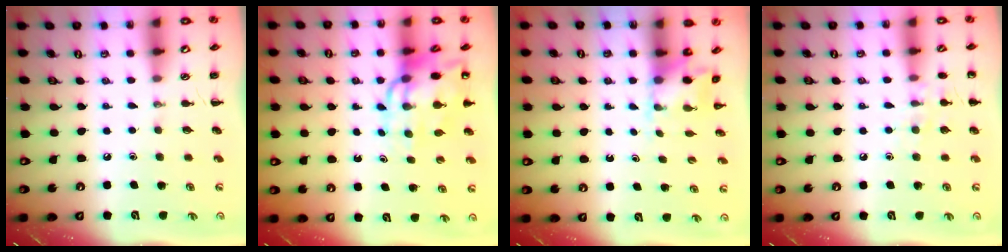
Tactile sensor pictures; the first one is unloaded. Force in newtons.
{"total": 12.7, "press": 12.1, "slide": 3.7}
{"total": 2.5, "press": 2.5, "slide": 0.5}
{"total": 7.6, "press": 7.4, "slide": 1.7}